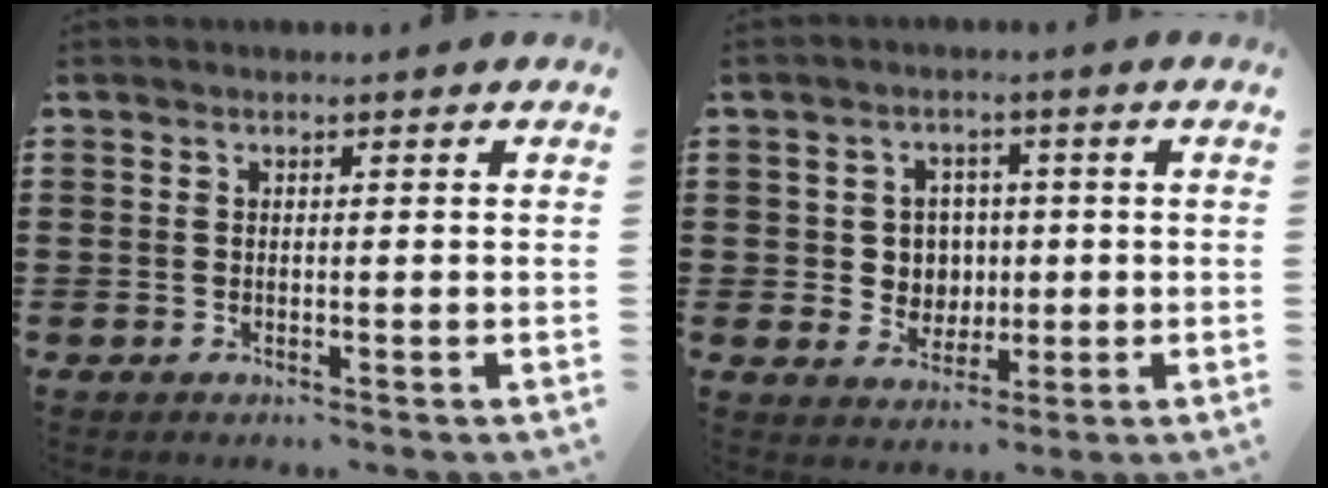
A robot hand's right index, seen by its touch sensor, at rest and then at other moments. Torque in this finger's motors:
{"motor_torque": [0.86, -0.02, 0.32, 0.06]}